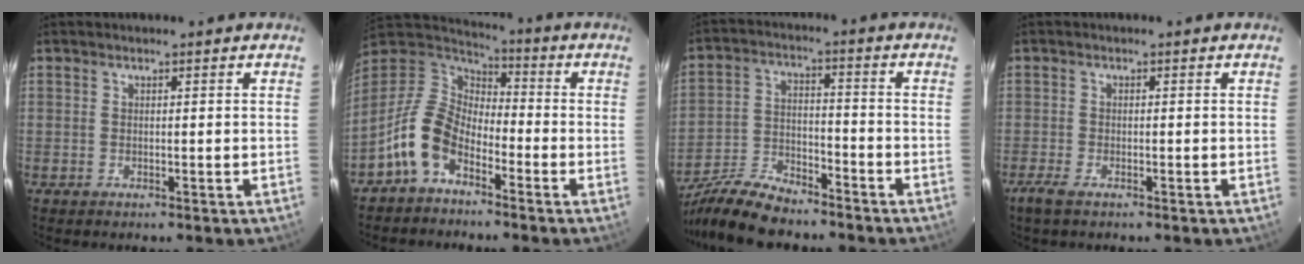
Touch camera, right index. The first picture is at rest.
{"total": 11.1, "force": [-6.0, 6.7, 6.6], "torque": [-0.135, 0.016, -0.128]}
{"total": 13.5, "force": [-11.7, 3.3, 5.9], "torque": [-0.141, -0.007, -0.218]}
{"total": 2.7, "force": [-2.0, 0.7, 1.8], "torque": [-0.044, -0.006, -0.039]}